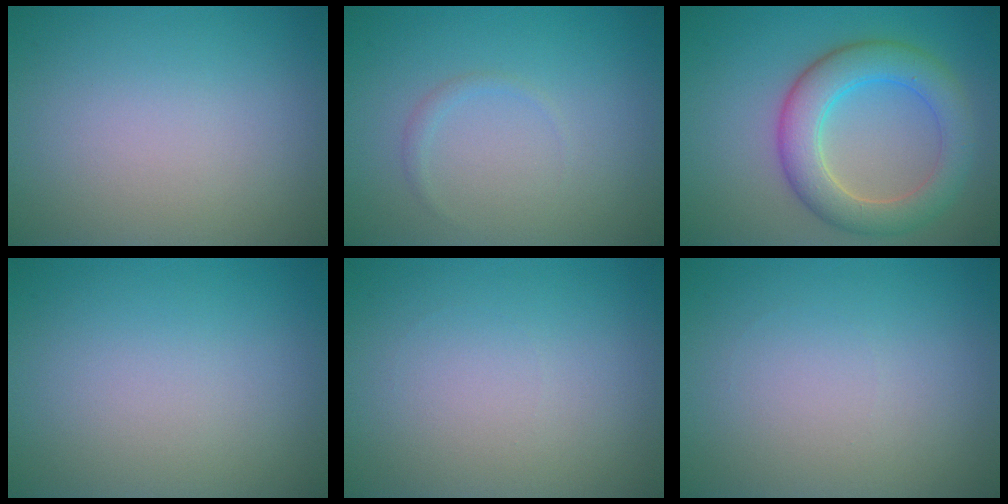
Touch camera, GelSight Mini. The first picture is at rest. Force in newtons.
{"total": 0.7, "press": 0.7, "slide": 0.1}
{"total": 6.0, "press": 6.0, "slide": 0.1}
{"total": 0.0}
{"total": 0.0}
{"total": 0.0}